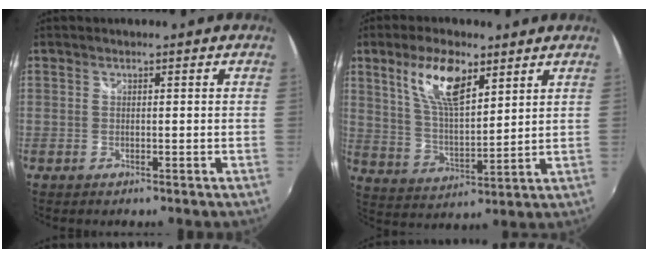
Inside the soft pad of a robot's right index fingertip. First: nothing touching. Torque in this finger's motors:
{"motor_torque": [0.71, 0.63, 0.55, 0.16]}